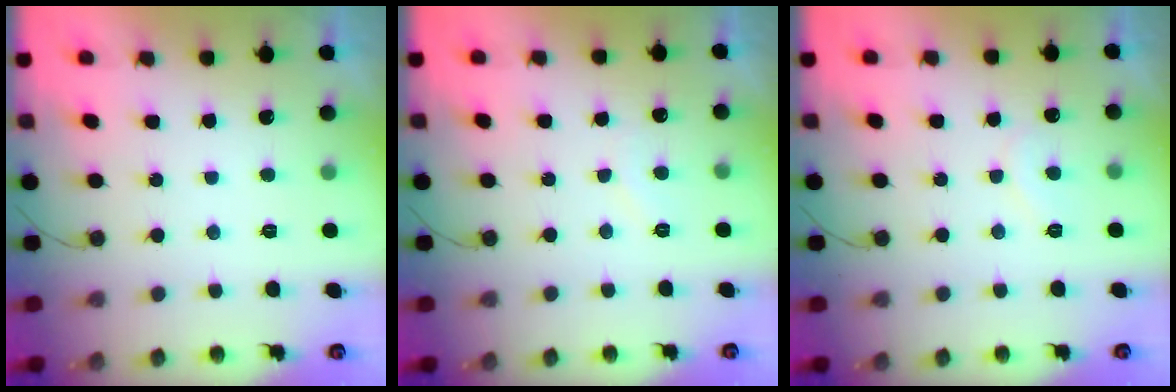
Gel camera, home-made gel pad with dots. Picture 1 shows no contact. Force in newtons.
{"total": 5.6, "press": 5.6, "slide": 0.3}
{"total": 5.5, "press": 5.5, "slide": 0.4}